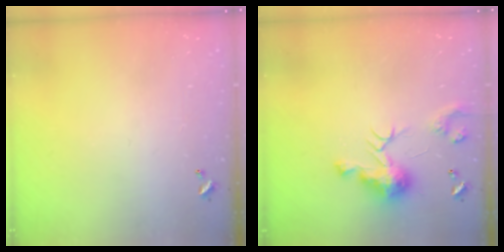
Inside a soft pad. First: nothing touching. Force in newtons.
{"total": 9.7, "press": 9.7, "slide": 0.8}